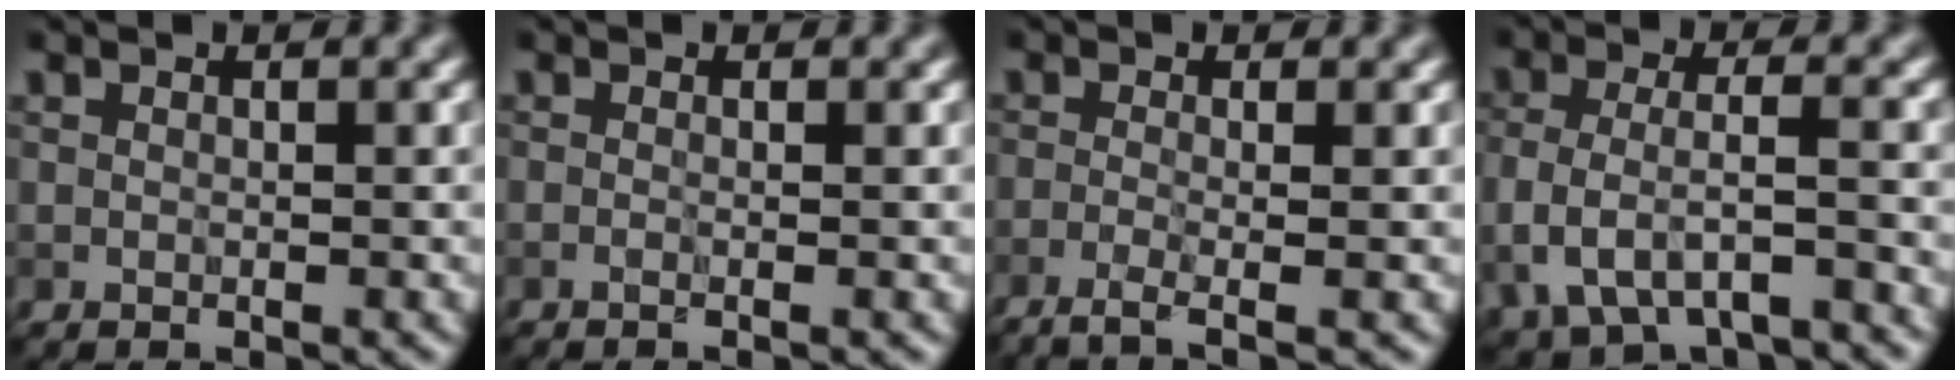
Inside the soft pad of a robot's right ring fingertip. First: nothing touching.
{"total": 2.0, "force": [0.0, 1.1, 1.7], "torque": [-0.007, -0.004, -0.020]}
{"total": 3.5, "force": [-1.4, 1.2, 3.0], "torque": [-0.037, -0.004, -0.039]}
{"total": 5.2, "force": [-2.2, 2.4, 4.0], "torque": [-0.085, -0.007, -0.041]}